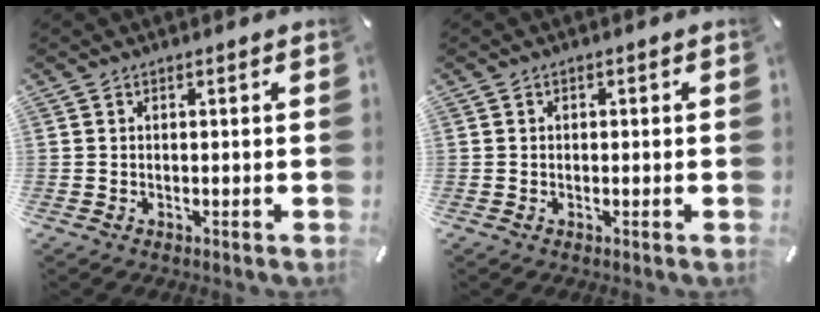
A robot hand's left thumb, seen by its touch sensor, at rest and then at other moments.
{"total": 0.7, "force": [-0.2, 0.6, 0.2], "torque": [-0.003, 0.005, -0.005]}